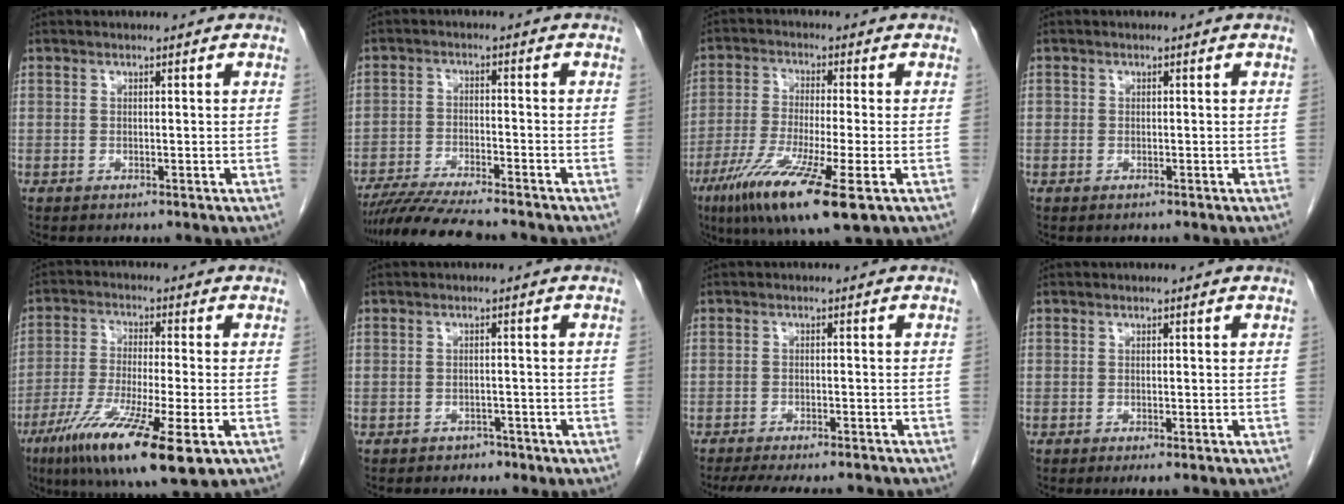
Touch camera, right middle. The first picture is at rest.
{"total": 11.4, "force": [-10.0, 0.6, 5.3], "torque": [-0.083, -0.025, -0.163]}
{"total": 13.3, "force": [-6.6, 0.9, 11.6], "torque": [-0.223, -0.037, -0.112]}
{"total": 0.6, "force": [-0.4, 0.5, 0.0], "torque": [0.001, 0.005, -0.008]}
{"total": 15.7, "force": [-7.8, 1.8, 13.5], "torque": [-0.236, -0.038, -0.130]}
{"total": 0.8, "force": [-0.4, 0.4, 0.6], "torque": [-0.012, -0.001, -0.003]}
{"total": 11.2, "force": [-9.7, 2.5, 4.9], "torque": [-0.076, -0.007, -0.130]}
{"total": 1.4, "force": [-0.9, 0.2, 1.0], "torque": [-0.014, -0.005, -0.012]}